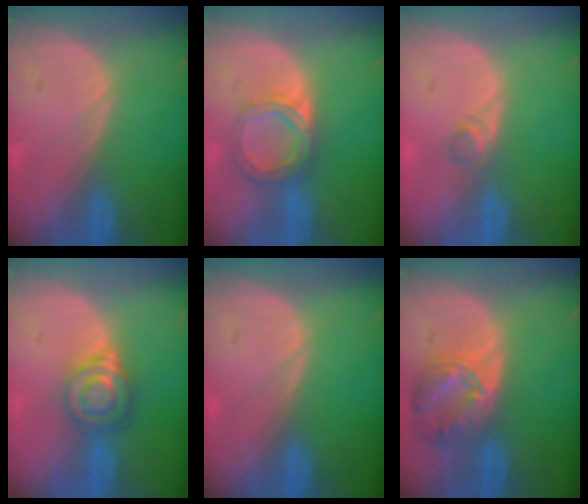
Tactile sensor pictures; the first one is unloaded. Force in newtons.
{"total": 5.6, "press": 5.3, "slide": 1.9}
{"total": 1.6, "press": 1.4, "slide": 0.8}
{"total": 6.7, "press": 5.7, "slide": 3.4}
{"total": 0.0}
{"total": 8.1, "press": 7.1, "slide": 4.0}